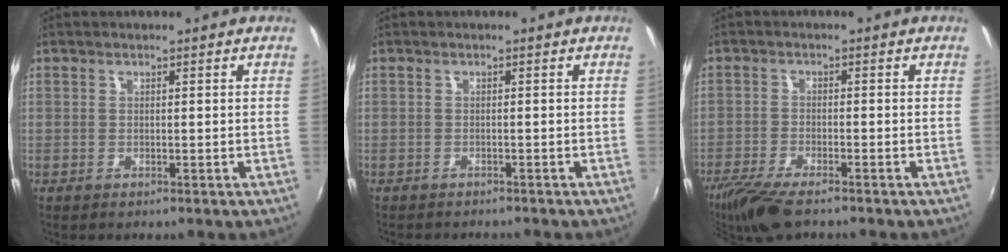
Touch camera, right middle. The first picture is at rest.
{"total": 2.7, "force": [-2.5, 0.6, 0.7], "torque": [-0.020, -0.012, -0.037]}
{"total": 9.1, "force": [-7.2, 2.0, 5.2], "torque": [-0.127, -0.035, -0.135]}